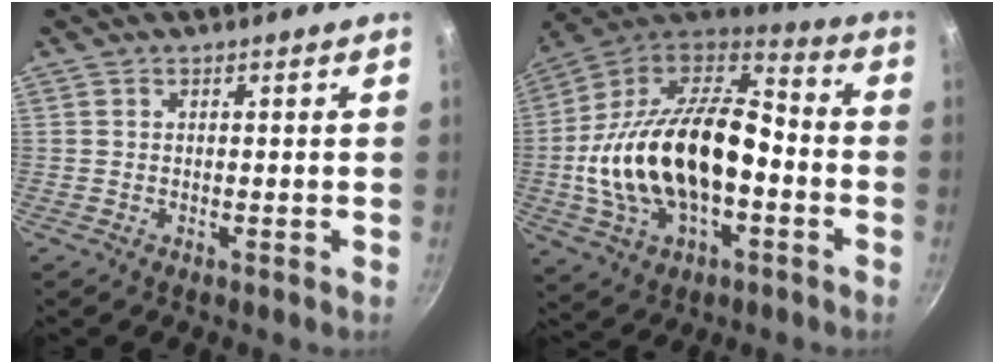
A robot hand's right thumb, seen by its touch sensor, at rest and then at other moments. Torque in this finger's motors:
{"motor_torque": [0.96, 3.18, 1.48, -1.29, 0.50]}